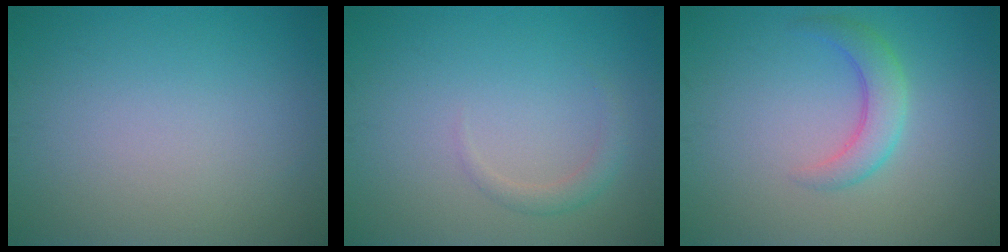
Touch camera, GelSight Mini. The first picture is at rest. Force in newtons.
{"total": 1.3, "press": 1.3, "slide": 0.1}
{"total": 2.9, "press": 2.9, "slide": 0.1}